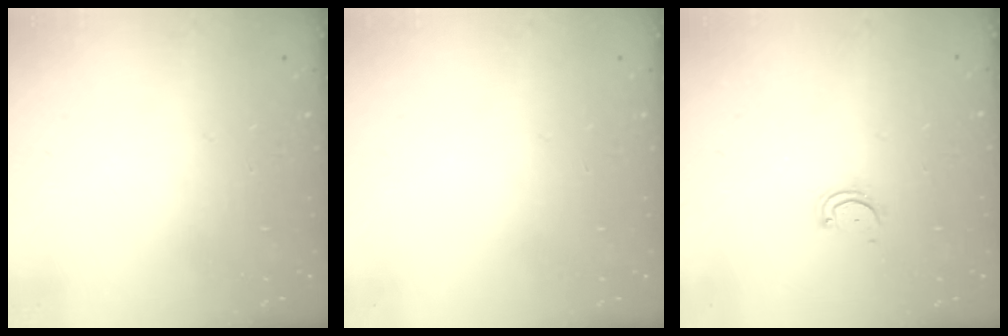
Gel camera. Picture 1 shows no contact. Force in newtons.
{"total": 0.0}
{"total": 2.8, "press": 2.8, "slide": 0.3}